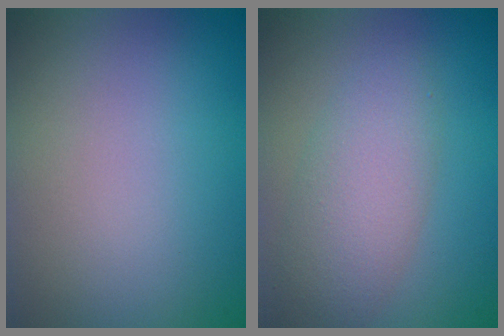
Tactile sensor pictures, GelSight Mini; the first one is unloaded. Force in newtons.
{"total": 4.5, "press": 4.5, "slide": 0.2}